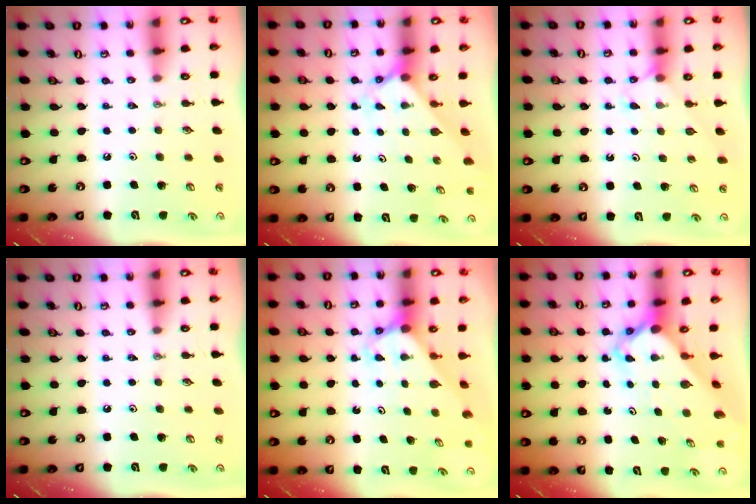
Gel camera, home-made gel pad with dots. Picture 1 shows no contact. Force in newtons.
{"total": 1.9, "press": 1.9, "slide": 0.1}
{"total": 5.3, "press": 5.2, "slide": 0.5}
{"total": 0.0}
{"total": 3.0, "press": 3.0, "slide": 0.2}
{"total": 4.2, "press": 4.2, "slide": 0.3}